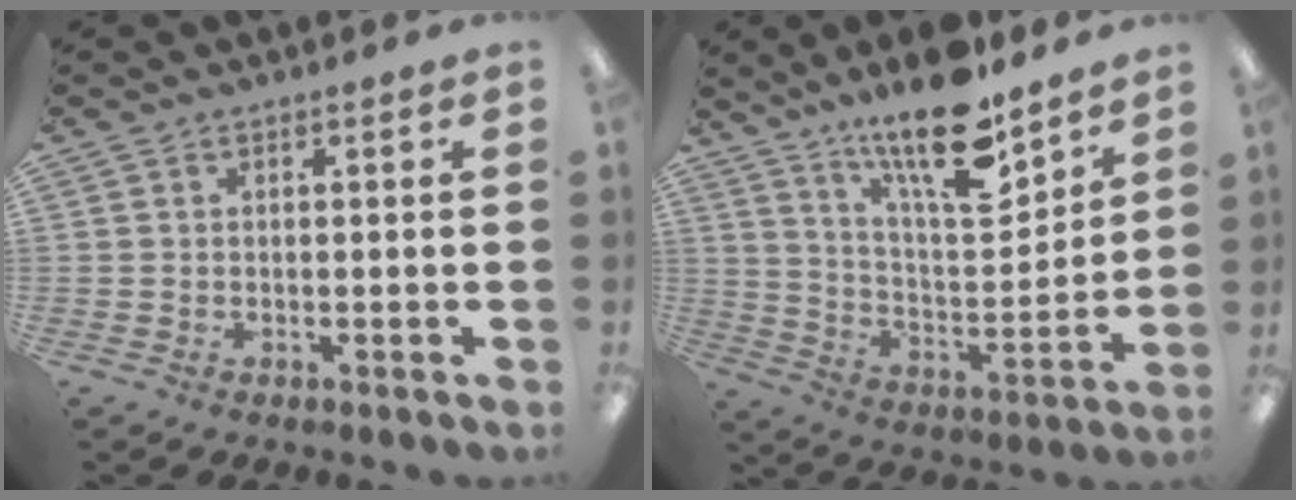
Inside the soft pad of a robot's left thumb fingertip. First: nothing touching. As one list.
[{"total": 17.8, "force": [13.3, 5.2, 10.6], "torque": [-0.175, -0.087, 0.221]}]